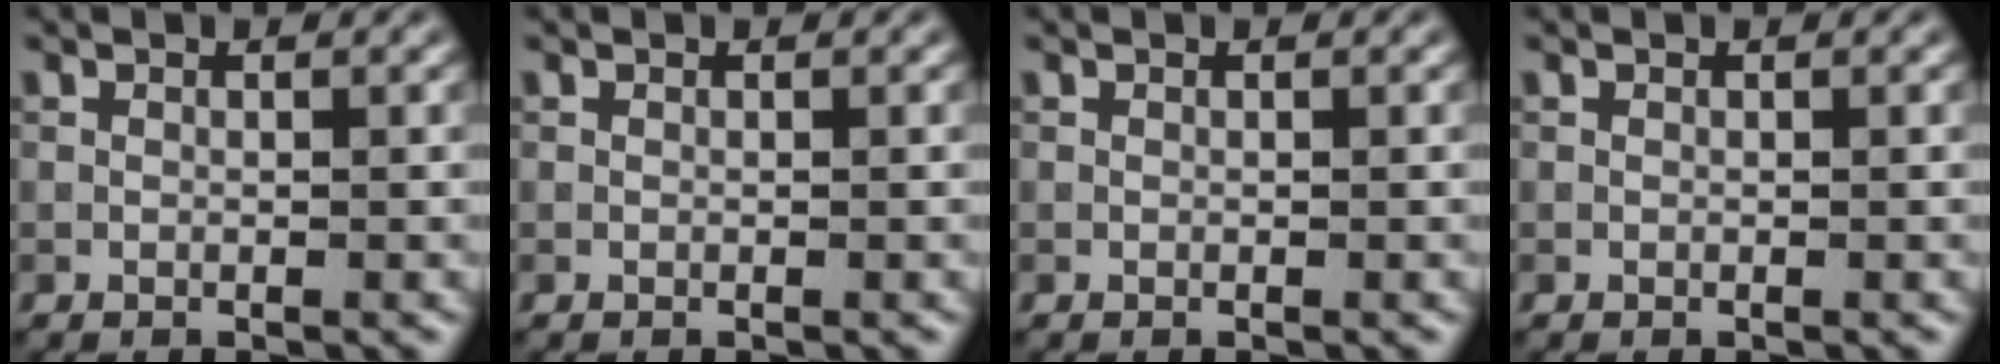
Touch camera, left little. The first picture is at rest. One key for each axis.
{"total": 0.0}
{"total": 0.0}
{"total": 0.0}